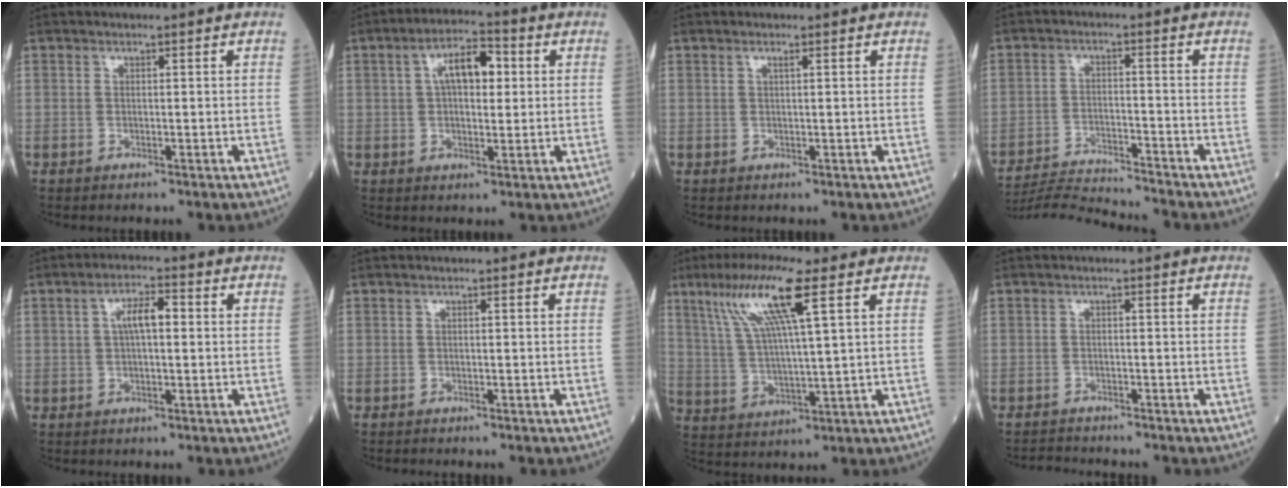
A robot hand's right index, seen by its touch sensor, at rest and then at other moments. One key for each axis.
{"total": 7.6, "fx": 1.8, "fy": 3.1, "fz": 6.7, "tx": -0.115, "ty": 0.022, "tz": 0.027}
{"total": 0.7, "fx": 0.4, "fy": -0.1, "fz": 0.5, "tx": -0.014, "ty": 0.002, "tz": 0.007}
{"total": 10.5, "fx": -10.2, "fy": -1.7, "fz": 1.7, "tx": -0.025, "ty": -0.007, "tz": -0.177}
{"total": 4.6, "fx": 0.7, "fy": 1.4, "fz": 4.3, "tx": -0.078, "ty": 0.015, "tz": 0.012}
{"total": 0.0}
{"total": 12.1, "fx": 6.0, "fy": 0.0, "fz": 10.5, "tx": -0.216, "ty": 0.014, "tz": 0.114}
{"total": 2.1, "fx": -2.1, "fy": -0.2, "fz": -0.2, "tx": -0.004, "ty": -0.013, "tz": -0.034}